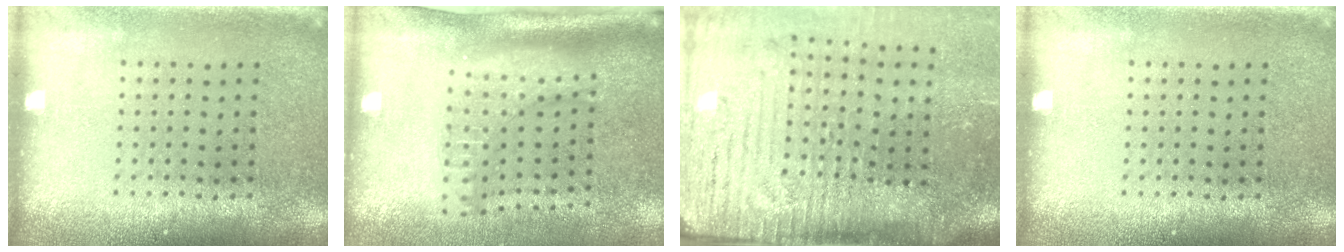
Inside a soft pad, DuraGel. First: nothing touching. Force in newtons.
{"total": 2.2, "press": 1.6, "slide": 1.5}
{"total": 5.1, "press": 4.3, "slide": 2.8}
{"total": 0.0}